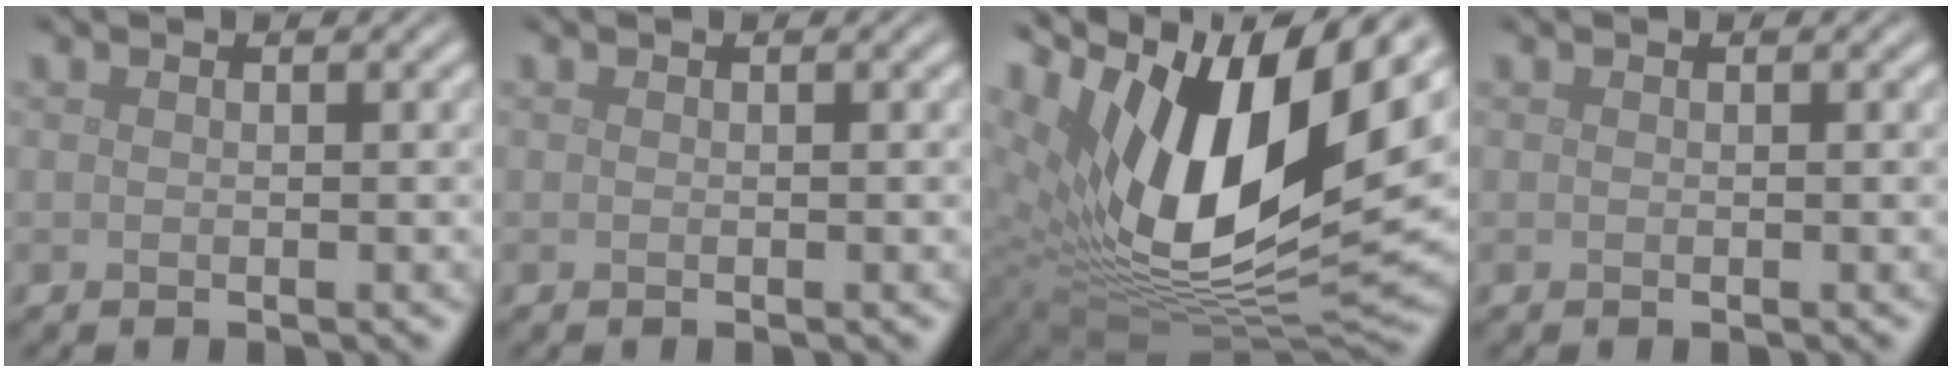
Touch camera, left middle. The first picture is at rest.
{"total": 0.0}
{"total": 16.7, "force": [6.4, 7.4, 13.5], "torque": [-0.252, 0.005, 0.109]}
{"total": 0.0}